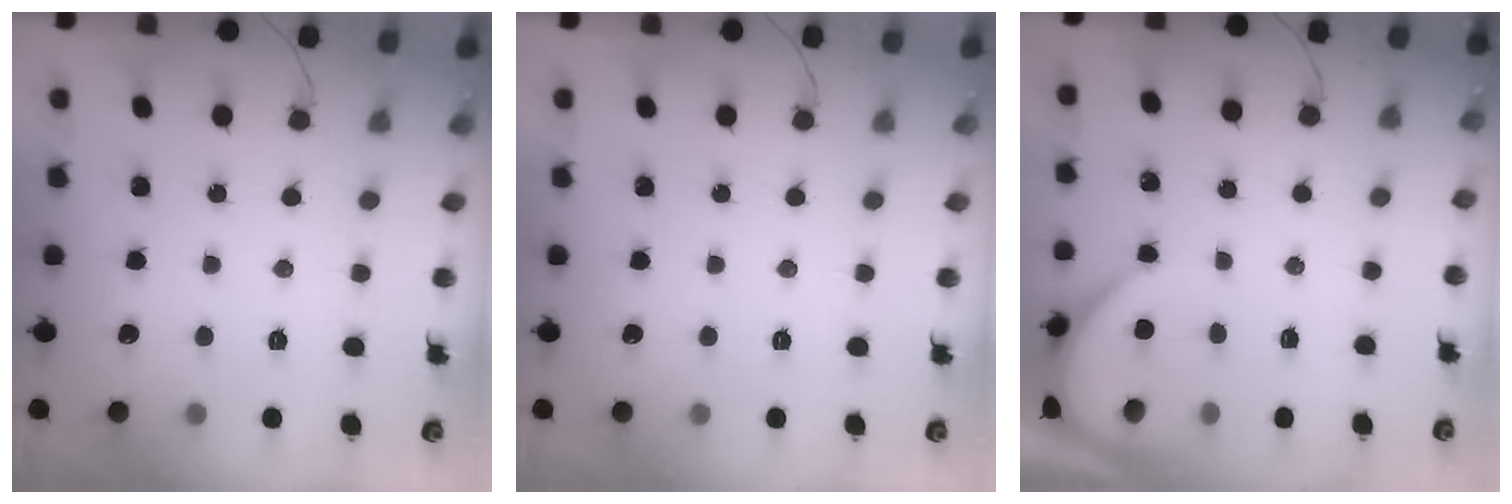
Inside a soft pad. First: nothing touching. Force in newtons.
{"total": 0.0}
{"total": 3.9, "press": 3.9, "slide": 0.6}